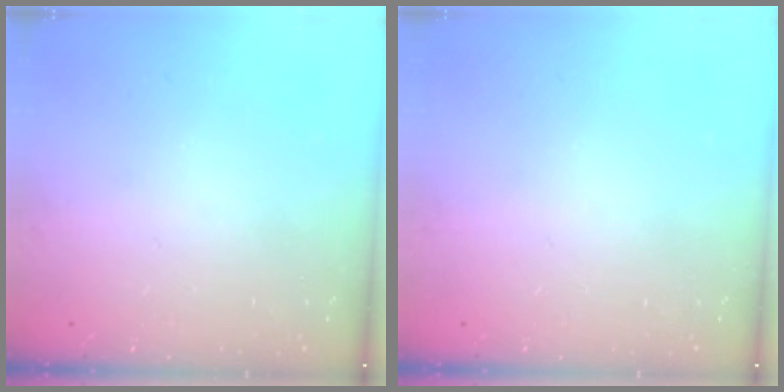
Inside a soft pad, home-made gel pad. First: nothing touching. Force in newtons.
{"total": 0.0}